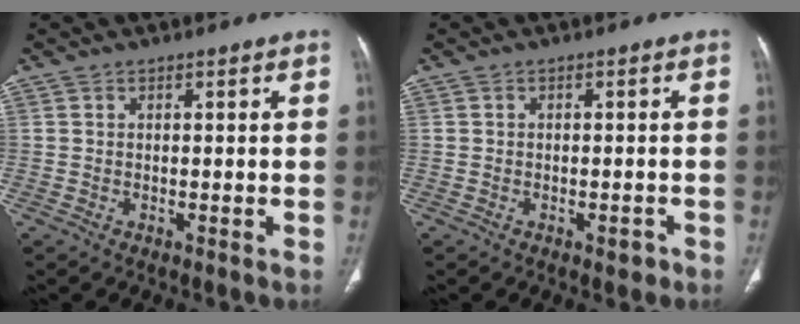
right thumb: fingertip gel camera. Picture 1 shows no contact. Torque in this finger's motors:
{"motor_torque": [0.67, 0.42, -0.19, 0.19, 0.04]}